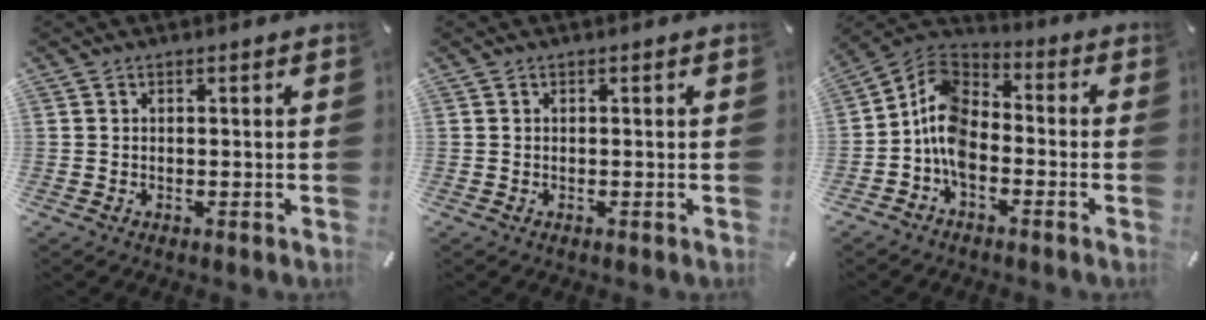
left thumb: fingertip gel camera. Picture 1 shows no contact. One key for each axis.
{"total": 0.0}
{"total": 10.6, "fx": -4.5, "fy": 6.9, "fz": 6.6, "tx": -0.154, "ty": 0.011, "tz": -0.093}